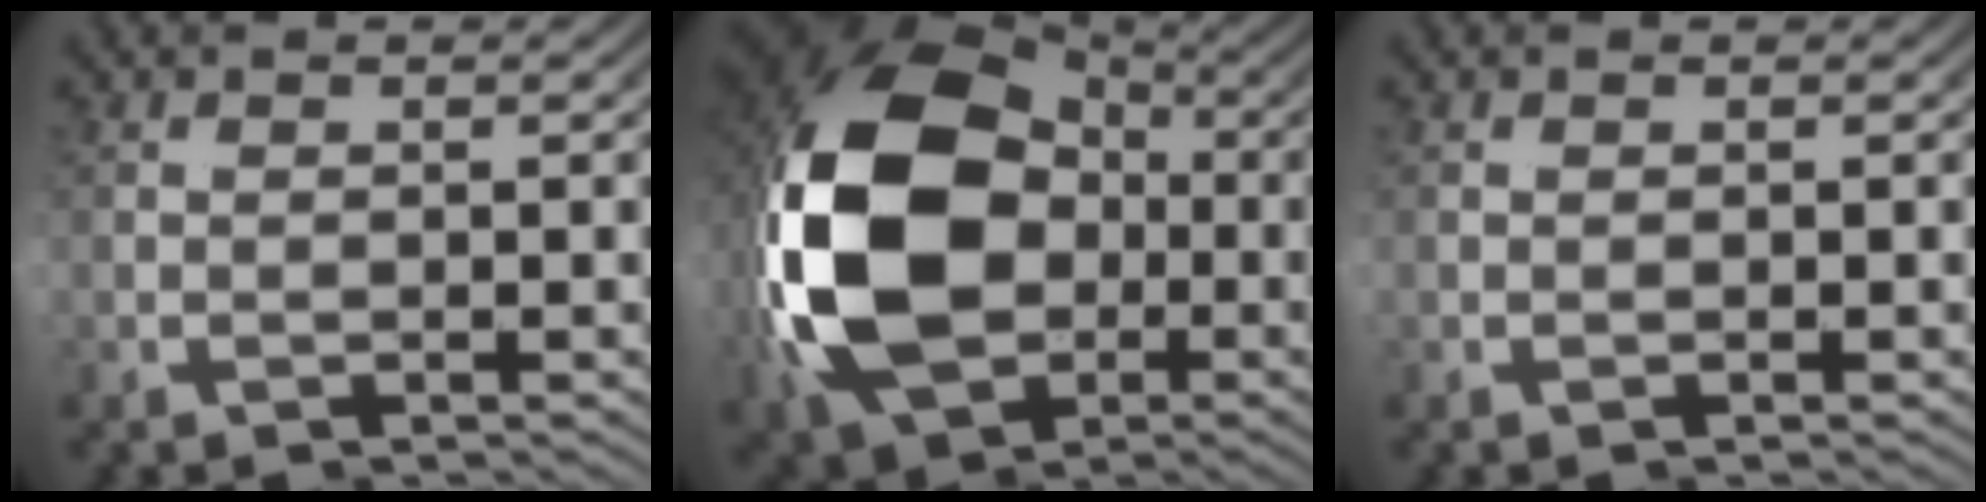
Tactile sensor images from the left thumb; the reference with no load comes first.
{"total": 22.2, "force": [-0.9, 14.1, 17.2], "torque": [-0.347, -0.049, 0.011]}
{"total": 0.0}